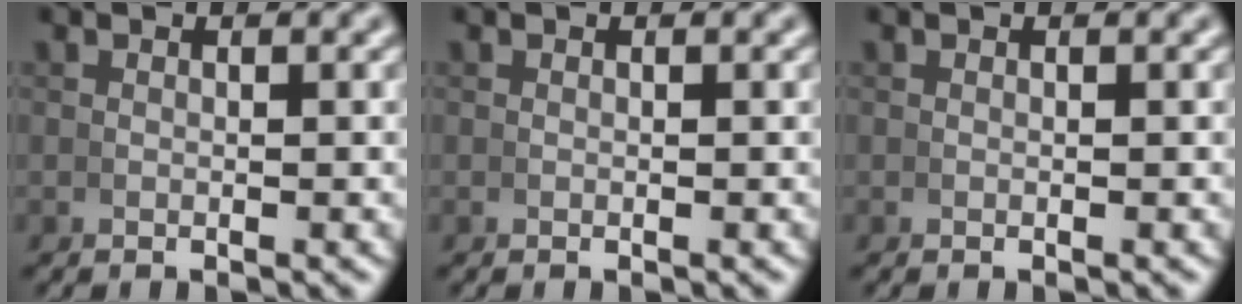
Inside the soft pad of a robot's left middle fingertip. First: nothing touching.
{"total": 0.0}
{"total": 0.0}